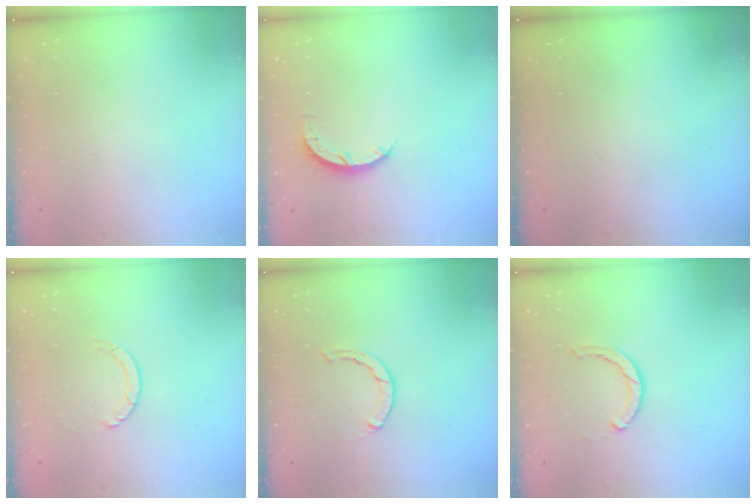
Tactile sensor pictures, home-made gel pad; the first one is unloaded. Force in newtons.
{"total": 4.2, "press": 4.1, "slide": 0.4}
{"total": 0.0}
{"total": 1.1, "press": 1.1, "slide": 0.1}
{"total": 0.7, "press": 0.6, "slide": 0.2}
{"total": 3.5, "press": 3.5, "slide": 0.2}